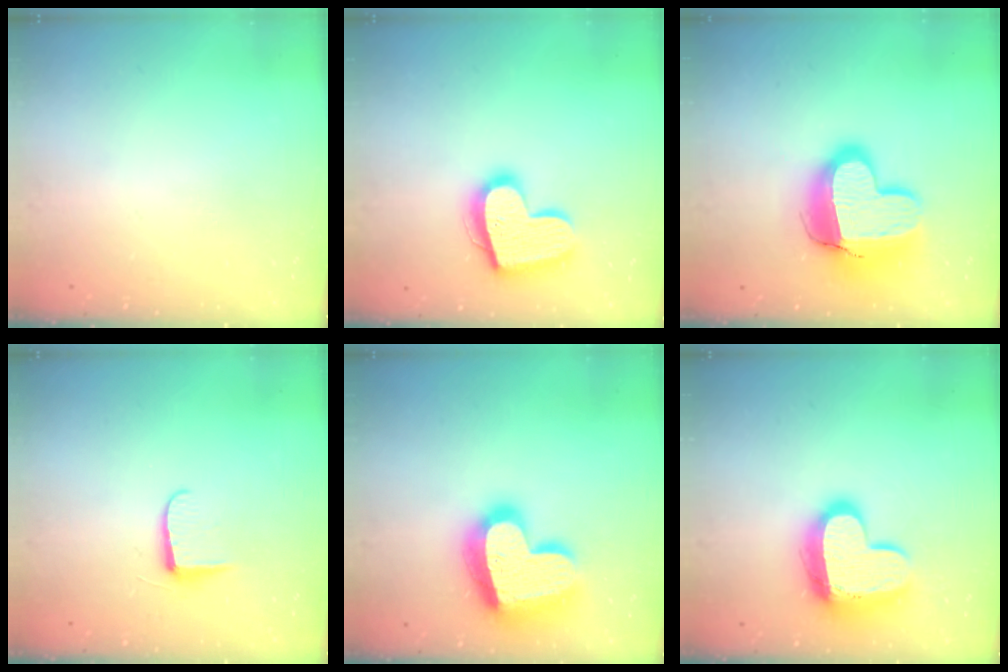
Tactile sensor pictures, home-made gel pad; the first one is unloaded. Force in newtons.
{"total": 17.4, "press": 17.3, "slide": 1.4}
{"total": 16.9, "press": 16.8, "slide": 1.4}
{"total": 5.6, "press": 5.6, "slide": 0.7}
{"total": 24.6, "press": 24.5, "slide": 1.9}
{"total": 16.3, "press": 16.3, "slide": 1.0}